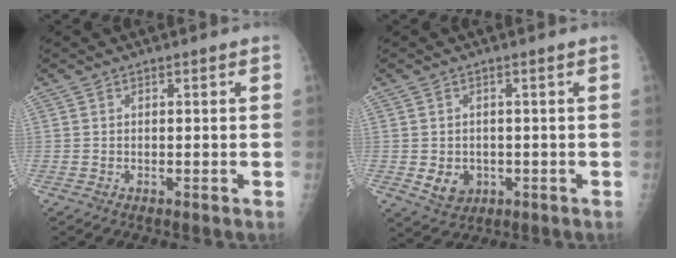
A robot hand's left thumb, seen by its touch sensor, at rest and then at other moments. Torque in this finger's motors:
{"motor_torque": [0.37, 0.40, 0.46, 0.40, -0.01]}